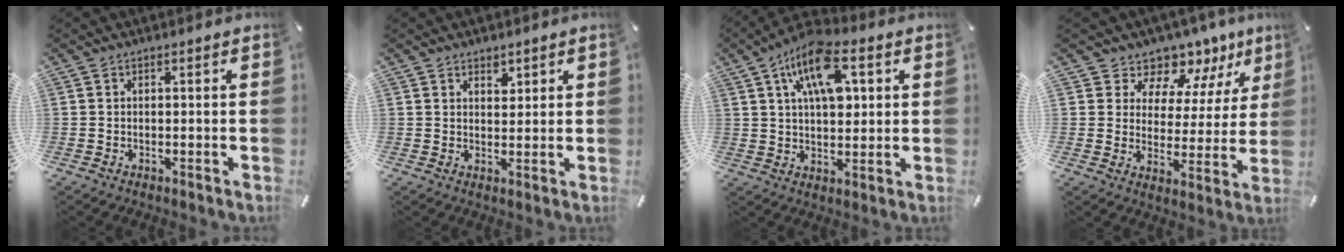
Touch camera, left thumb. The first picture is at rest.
{"total": 2.4, "force": [1.6, 1.6, 0.7], "torque": [0.009, -0.011, 0.024]}
{"total": 13.7, "force": [5.6, 7.4, 10.1], "torque": [-0.168, -0.009, 0.096]}
{"total": 8.6, "force": [7.1, 4.8, -0.2], "torque": [-0.006, -0.078, 0.129]}